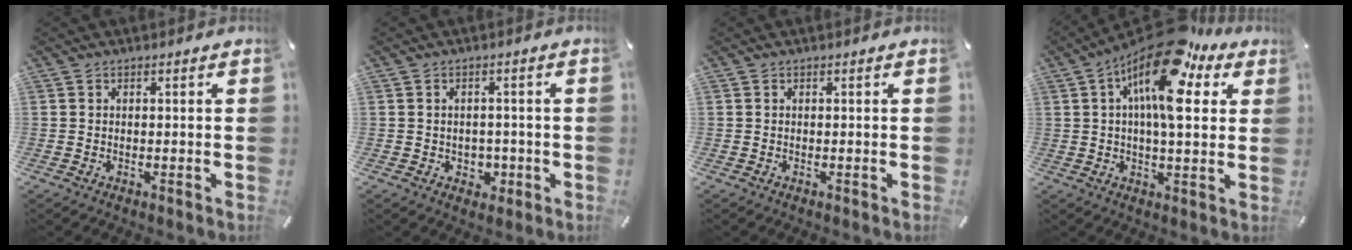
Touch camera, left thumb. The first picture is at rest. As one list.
[{"total": 3.1, "force": [-0.6, 2.9, 0.9], "torque": [-0.004, -0.004, -0.015]}, {"total": 0.0}, {"total": 18.1, "force": [8.2, 7.1, 14.4], "torque": [-0.244, -0.041, 0.129]}]